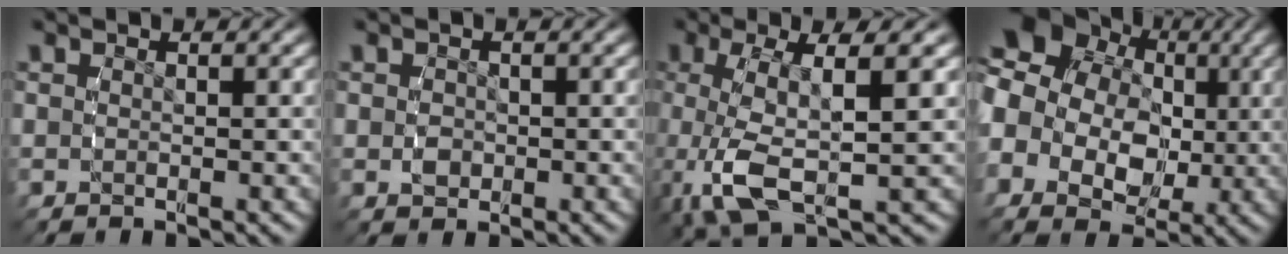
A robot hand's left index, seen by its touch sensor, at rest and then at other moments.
{"total": 0.5, "force": [-0.3, 0.3, 0.3], "torque": [0.002, -0.006, 0.003]}
{"total": 6.9, "force": [-1.6, 3.0, 6.0], "torque": [-0.131, -0.026, -0.005]}
{"total": 13.2, "force": [1.8, 11.1, 6.9], "torque": [-0.127, -0.004, 0.016]}